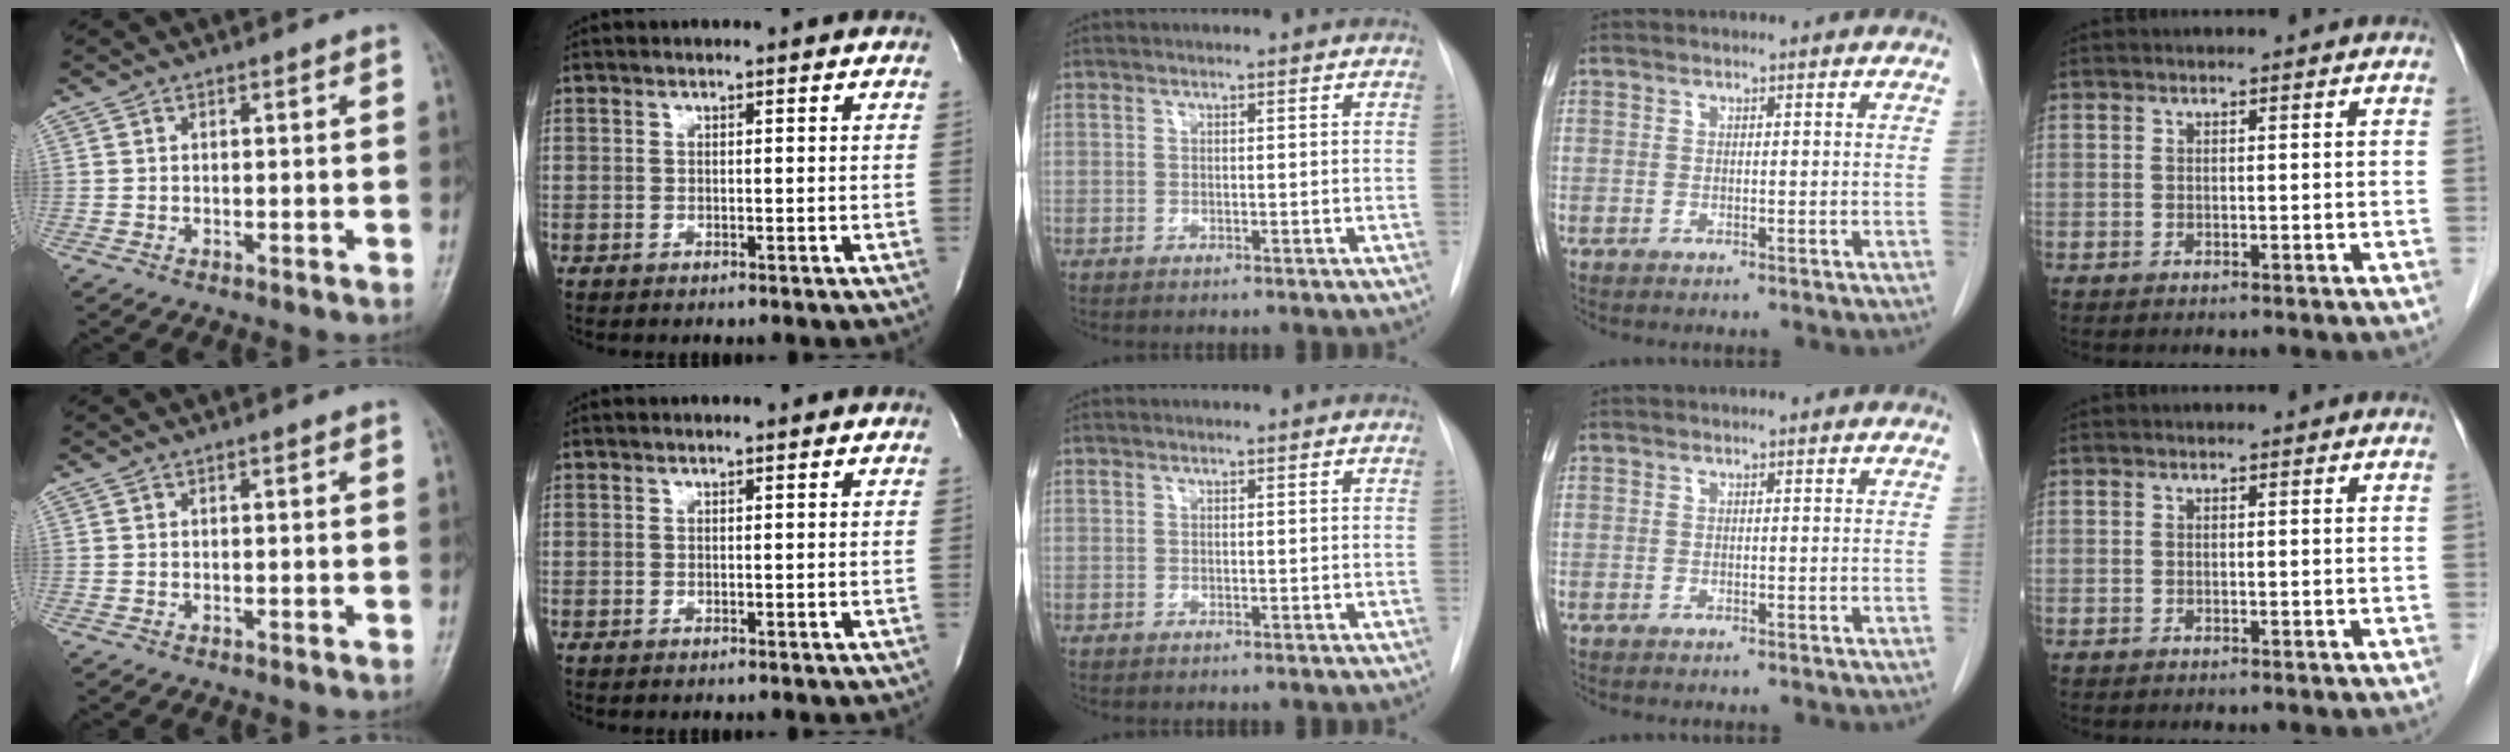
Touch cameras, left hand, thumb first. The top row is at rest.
{"thumb": {"total": 0.5, "force": [0.2, 0.2, 0.5], "torque": [-0.006, 0.001, 0.002]}}